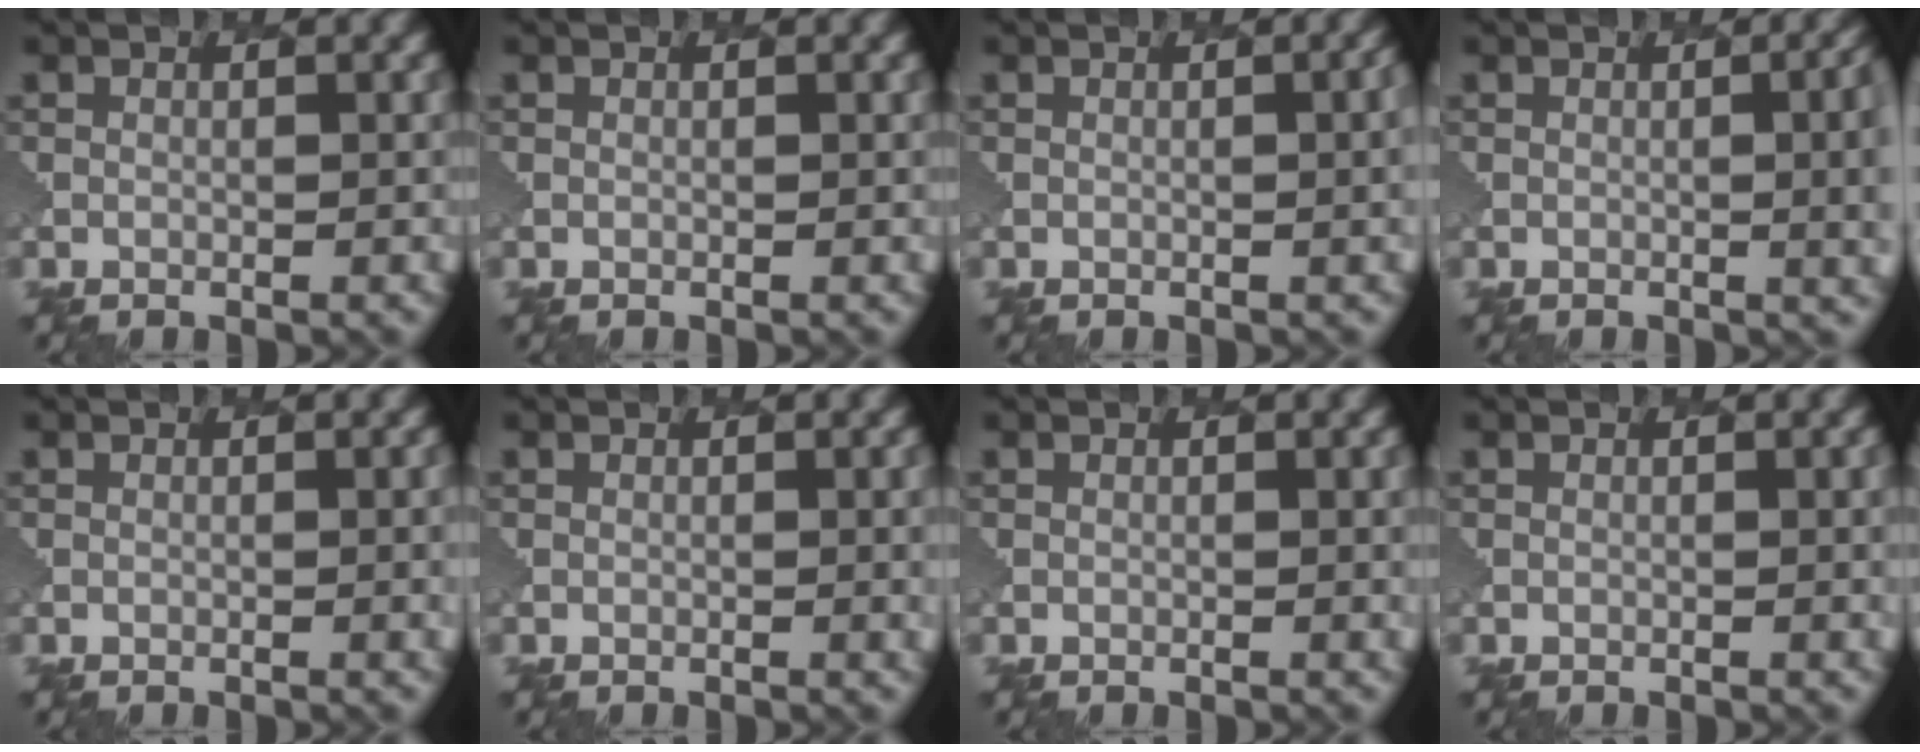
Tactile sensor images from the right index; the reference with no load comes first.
{"total": 0.0}
{"total": 3.9, "force": [0.3, 1.7, 3.5], "torque": [-0.014, 0.010, -0.002]}
{"total": 7.6, "force": [0.2, 3.7, 6.7], "torque": [-0.035, 0.006, -0.004]}
{"total": 2.5, "force": [0.1, 1.0, 2.3], "torque": [-0.015, 0.004, -0.002]}
{"total": 2.7, "force": [0.1, 1.1, 2.5], "torque": [-0.019, 0.003, -0.001]}
{"total": 1.7, "force": [0.2, 0.6, 1.6], "torque": [-0.009, 0.003, 0.000]}
{"total": 2.1, "force": [0.2, 0.8, 1.9], "torque": [-0.011, 0.004, 0.000]}